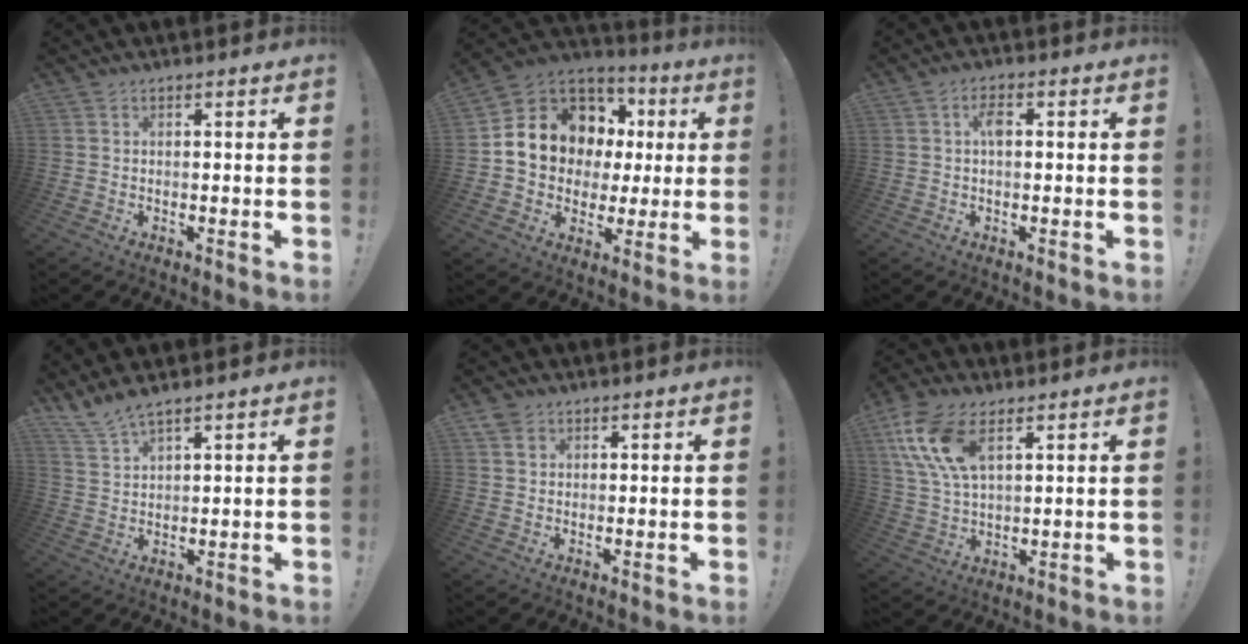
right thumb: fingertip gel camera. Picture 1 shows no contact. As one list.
[{"total": 14.7, "force": [4.1, 12.4, 6.7], "torque": [-0.098, -0.023, 0.100]}, {"total": 3.8, "force": [0.5, 2.0, 3.2], "torque": [-0.060, 0.011, 0.005]}, {"total": 5.4, "force": [4.8, 0.6, 2.3], "torque": [-0.052, -0.029, 0.090]}, {"total": 3.7, "force": [2.0, 2.7, 1.4], "torque": [-0.021, -0.004, 0.038]}, {"total": 14.5, "force": [6.8, 7.5, 10.4], "torque": [-0.209, -0.017, 0.126]}]